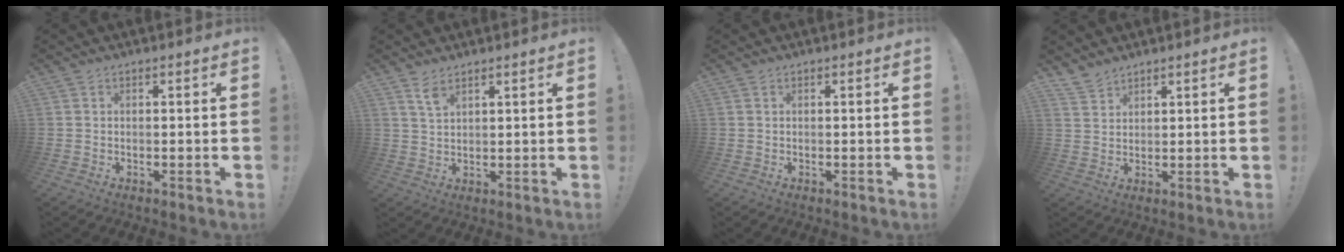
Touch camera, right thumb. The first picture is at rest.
{"total": 4.2, "force": [3.1, 1.7, 2.2], "torque": [-0.034, -0.021, 0.055]}
{"total": 0.0}
{"total": 3.7, "force": [3.4, 1.2, 0.9], "torque": [-0.017, -0.024, 0.066]}